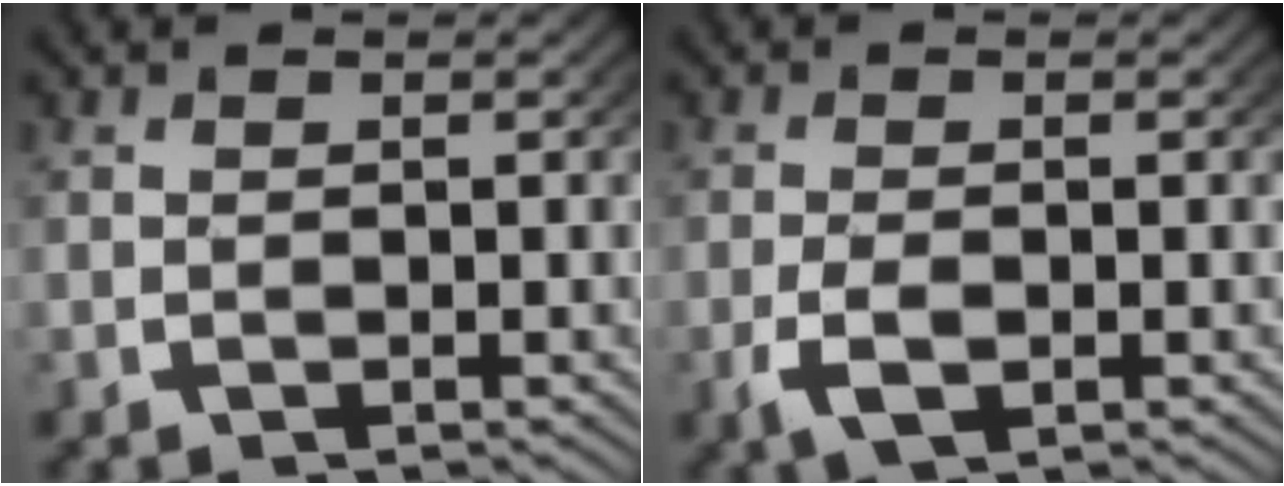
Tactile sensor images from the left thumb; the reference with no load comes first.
{"total": 2.9, "force": [-1.0, 1.6, 2.1], "torque": [-0.056, -0.011, -0.012]}